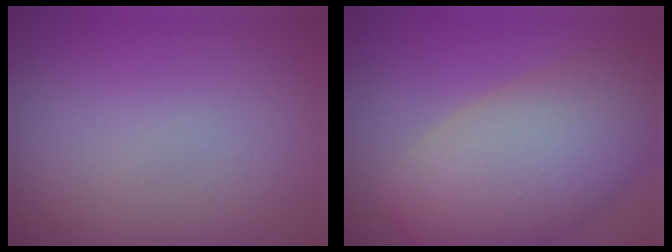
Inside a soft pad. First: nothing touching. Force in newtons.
{"total": 10.1, "press": 10.0, "slide": 0.7}